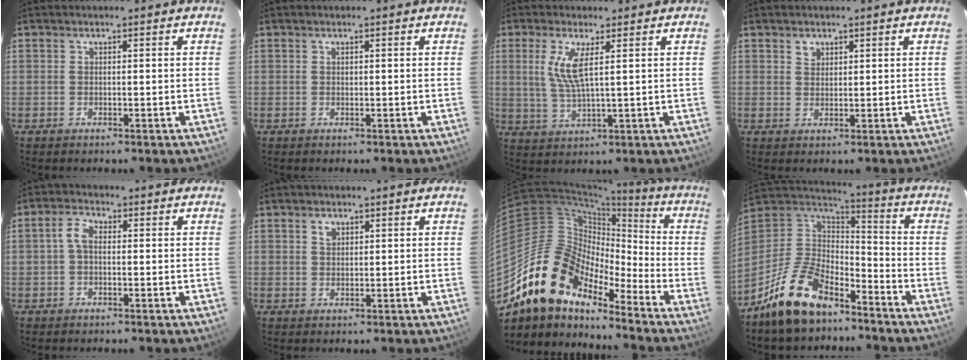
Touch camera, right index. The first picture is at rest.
{"total": 0.0}
{"total": 6.4, "force": [1.9, 1.0, 6.0], "torque": [-0.132, -0.005, 0.041]}
{"total": 1.9, "force": [1.2, 1.4, 0.5], "torque": [-0.004, 0.005, 0.021]}
{"total": 2.9, "force": [-0.1, 1.8, 2.3], "torque": [-0.049, 0.011, -0.002]}
{"total": 1.7, "force": [0.9, 1.2, 0.8], "torque": [-0.013, 0.005, 0.016]}
{"total": 16.6, "force": [-13.0, 7.0, 7.4], "torque": [-0.136, 0.009, -0.253]}
{"total": 18.0, "force": [-12.5, 8.4, 9.8], "torque": [-0.221, 0.006, -0.222]}